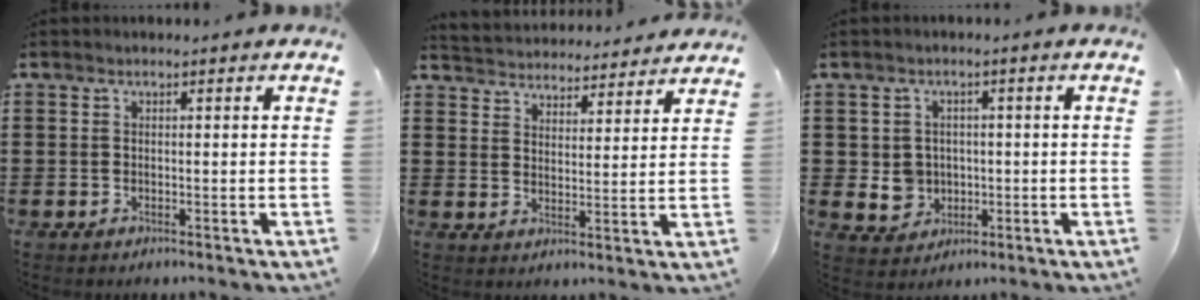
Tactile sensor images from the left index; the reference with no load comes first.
{"total": 4.0, "force": [4.0, 0.0, -0.6], "torque": [-0.010, -0.027, 0.068]}
{"total": 3.9, "force": [0.1, 3.7, 1.1], "torque": [-0.036, 0.009, 0.001]}